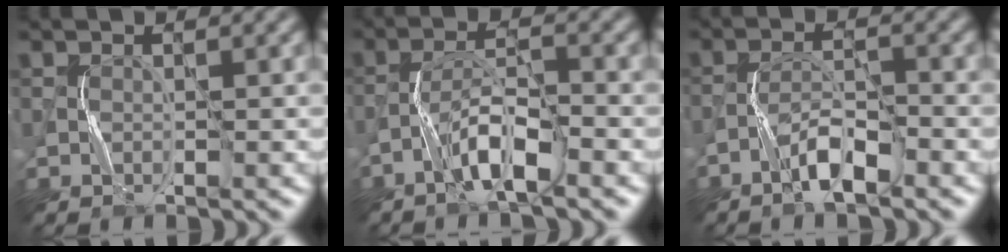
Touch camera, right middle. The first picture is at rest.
{"total": 4.2, "force": [-2.6, 0.6, 3.2], "torque": [-0.062, 0.015, -0.052]}
{"total": 3.3, "force": [-2.3, 0.7, 2.3], "torque": [-0.045, 0.012, -0.044]}